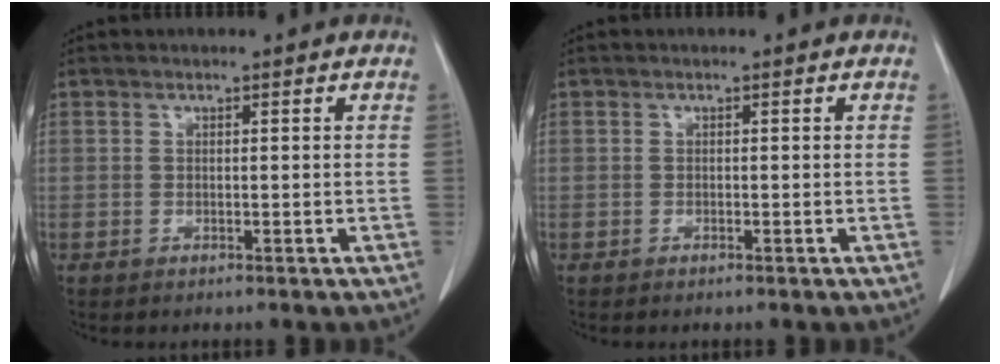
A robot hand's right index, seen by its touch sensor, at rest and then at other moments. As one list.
[{"total": 0.0}]